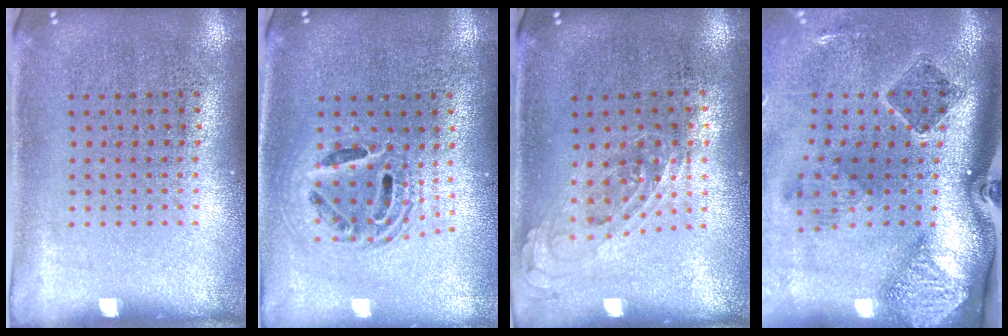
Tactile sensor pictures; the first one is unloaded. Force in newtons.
{"total": 1.7, "press": 1.5, "slide": 1.0}
{"total": 0.8, "press": 0.7, "slide": 0.4}
{"total": 2.5, "press": 1.7, "slide": 1.8}